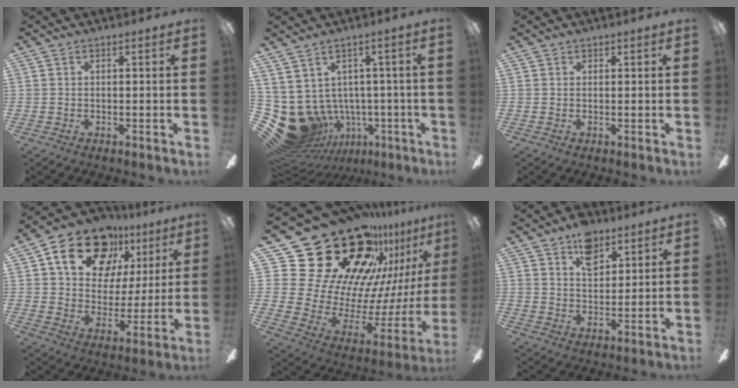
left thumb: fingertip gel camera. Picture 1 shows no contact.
{"total": 9.8, "force": [-1.8, 8.6, 4.4], "torque": [-0.144, -0.011, -0.017]}
{"total": 0.7, "force": [0.5, 0.5, 0.0], "torque": [-0.001, 0.001, 0.010]}
{"total": 19.2, "force": [11.1, 12.5, 9.4], "torque": [-0.151, -0.046, 0.198]}
{"total": 35.2, "force": [24.0, 18.6, 17.9], "torque": [-0.281, -0.212, 0.488]}
{"total": 9.1, "force": [5.8, 5.4, 4.7], "torque": [-0.058, -0.019, 0.100]}